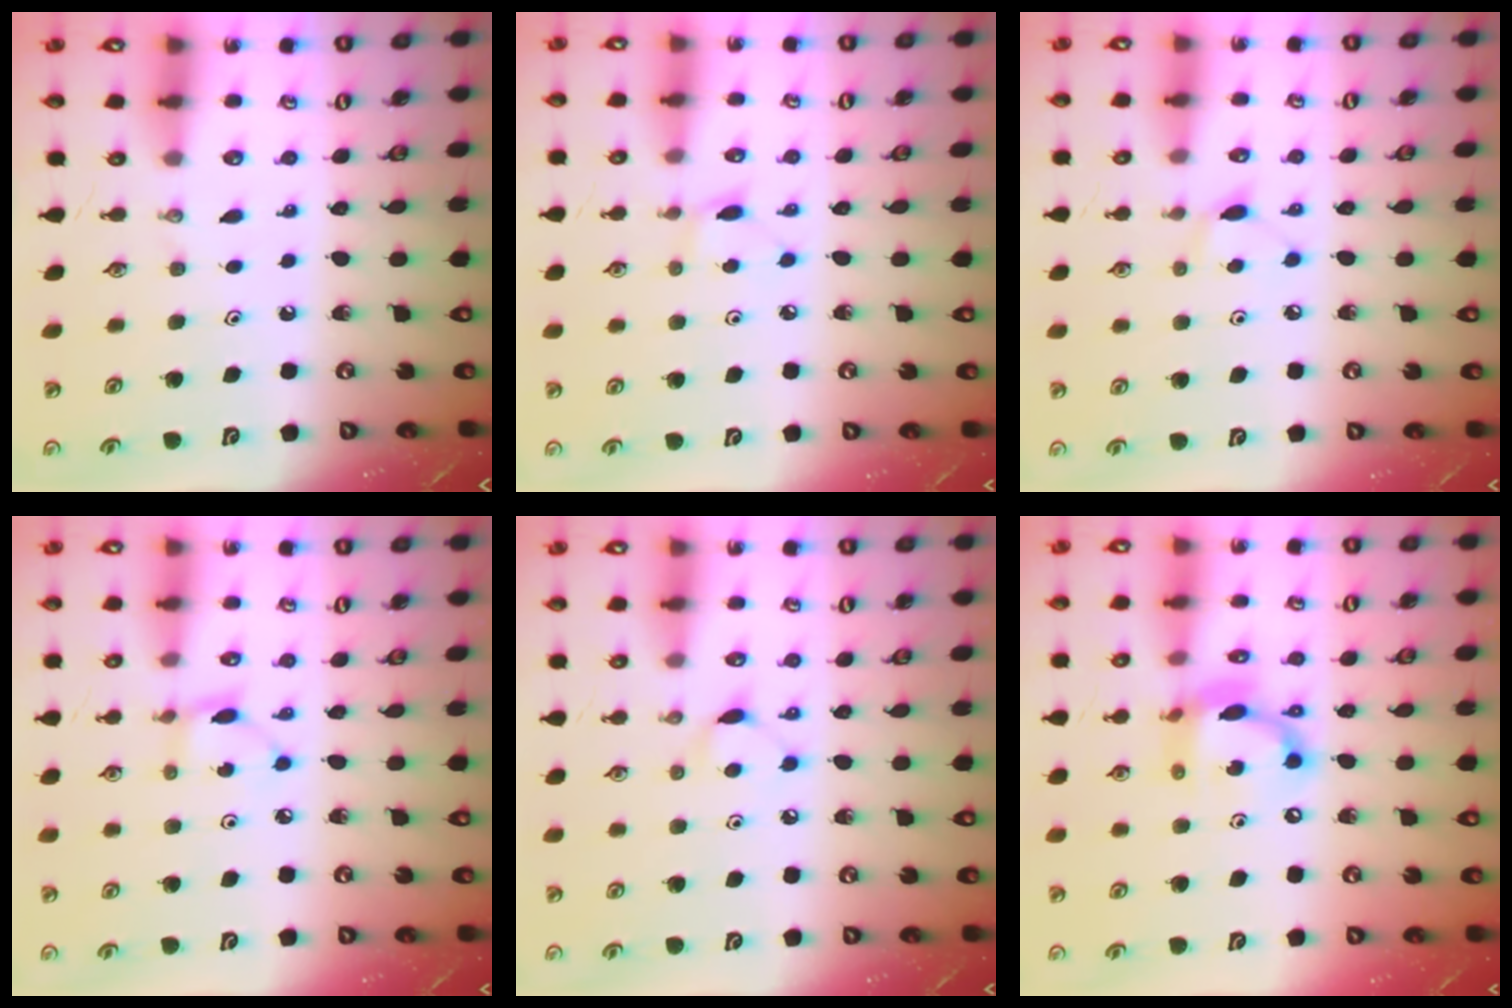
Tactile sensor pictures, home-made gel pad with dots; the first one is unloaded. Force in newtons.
{"total": 3.5, "press": 3.4, "slide": 0.5}
{"total": 4.4, "press": 4.3, "slide": 0.6}
{"total": 2.7, "press": 2.6, "slide": 0.3}
{"total": 4.8, "press": 4.8, "slide": 0.6}
{"total": 12.5, "press": 12.4, "slide": 1.2}